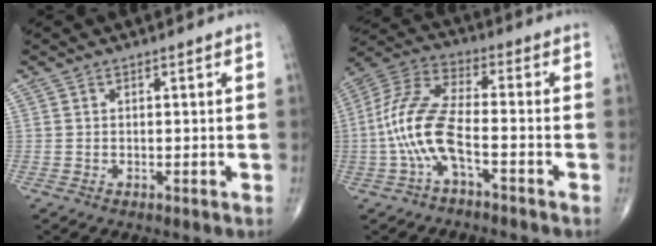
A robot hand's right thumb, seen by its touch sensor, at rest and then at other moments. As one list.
[{"total": 12.3, "force": [-3.6, 4.4, 10.9], "torque": [-0.251, 0.042, -0.074]}]